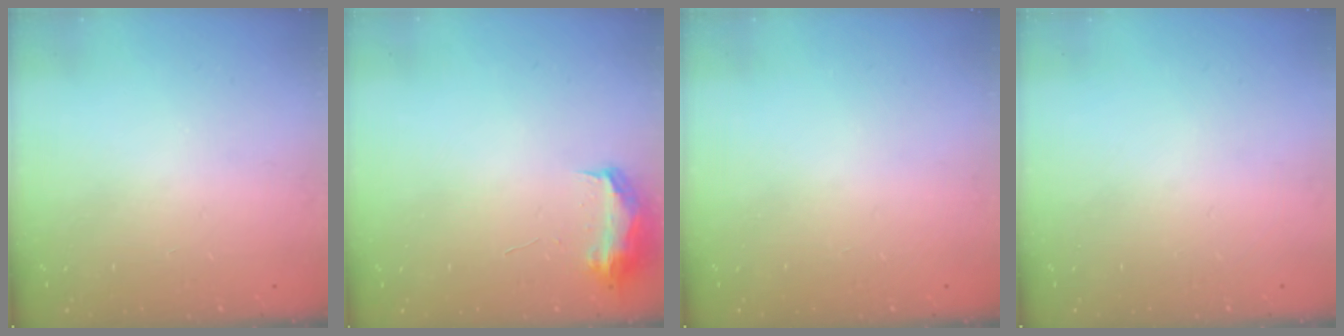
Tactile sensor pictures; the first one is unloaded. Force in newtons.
{"total": 7.9, "press": 7.9, "slide": 0.2}
{"total": 0.0}
{"total": 0.0}